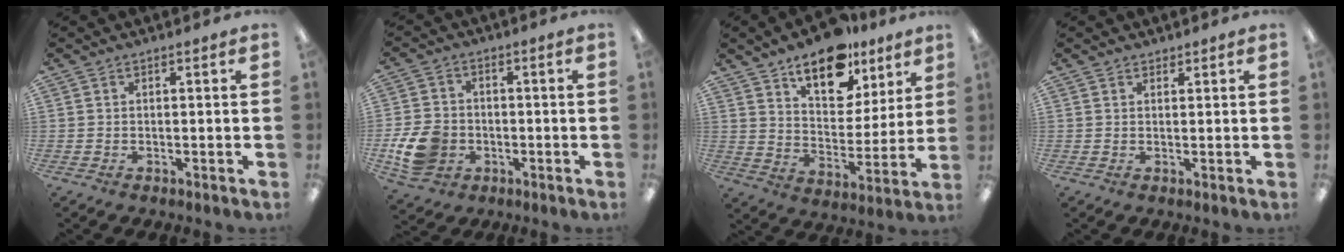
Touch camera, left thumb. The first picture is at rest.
{"total": 10.6, "force": [-2.9, 8.4, 5.8], "torque": [-0.130, 0.017, -0.049]}
{"total": 16.0, "force": [11.5, 8.0, 7.7], "torque": [-0.117, -0.063, 0.203]}
{"total": 1.1, "force": [1.1, 0.4, -0.1], "torque": [0.001, -0.001, 0.021]}